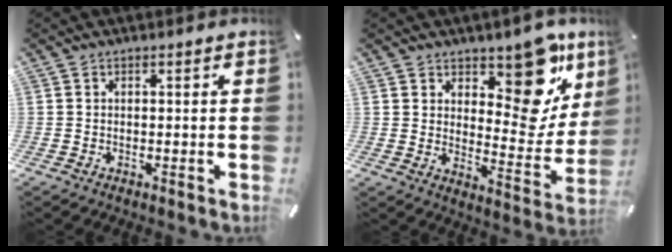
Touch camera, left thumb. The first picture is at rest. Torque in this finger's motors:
{"motor_torque": [0.40, 0.32, 0.40, -0.02, -0.03]}